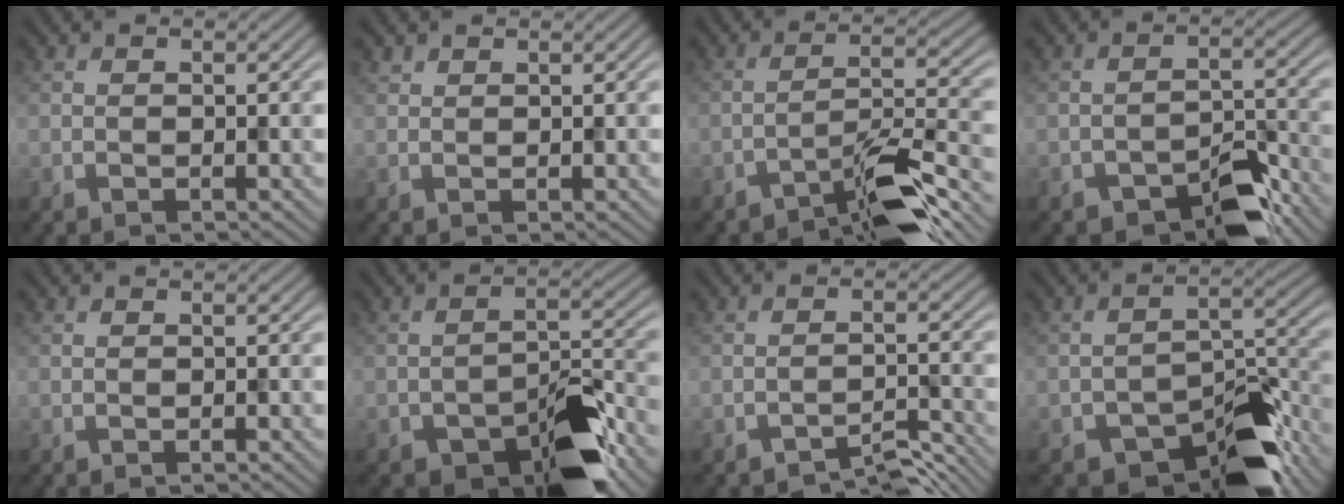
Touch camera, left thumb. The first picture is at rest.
{"total": 0.8, "force": [0.8, 0.3, 0.1], "torque": [-0.002, 0.001, 0.018]}
{"total": 7.1, "force": [-5.4, 1.1, 4.5], "torque": [-0.070, 0.012, -0.097]}
{"total": 6.6, "force": [-4.6, 2.8, 3.8], "torque": [-0.050, 0.004, -0.079]}
{"total": 0.0}
{"total": 9.0, "force": [-5.2, 4.1, 6.1], "torque": [-0.084, 0.002, -0.089]}
{"total": 3.5, "force": [-3.1, 0.6, 1.4], "torque": [-0.019, 0.006, -0.052]}
{"total": 11.0, "force": [-7.6, 5.0, 6.3], "torque": [-0.074, -0.012, -0.129]}